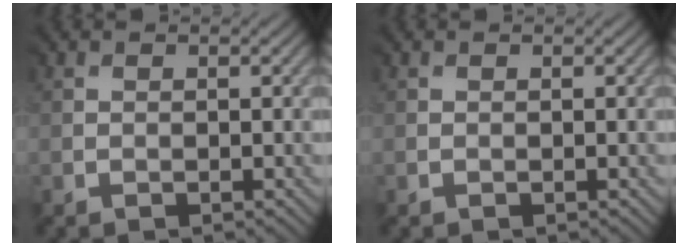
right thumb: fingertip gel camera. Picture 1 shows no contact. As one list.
[{"total": 0.0}]